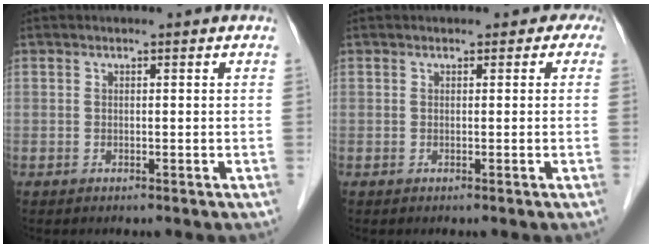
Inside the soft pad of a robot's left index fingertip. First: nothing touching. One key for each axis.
{"total": 1.8, "fx": 0.8, "fy": 1.5, "fz": 0.6, "tx": 0.012, "ty": 0.007, "tz": 0.001}